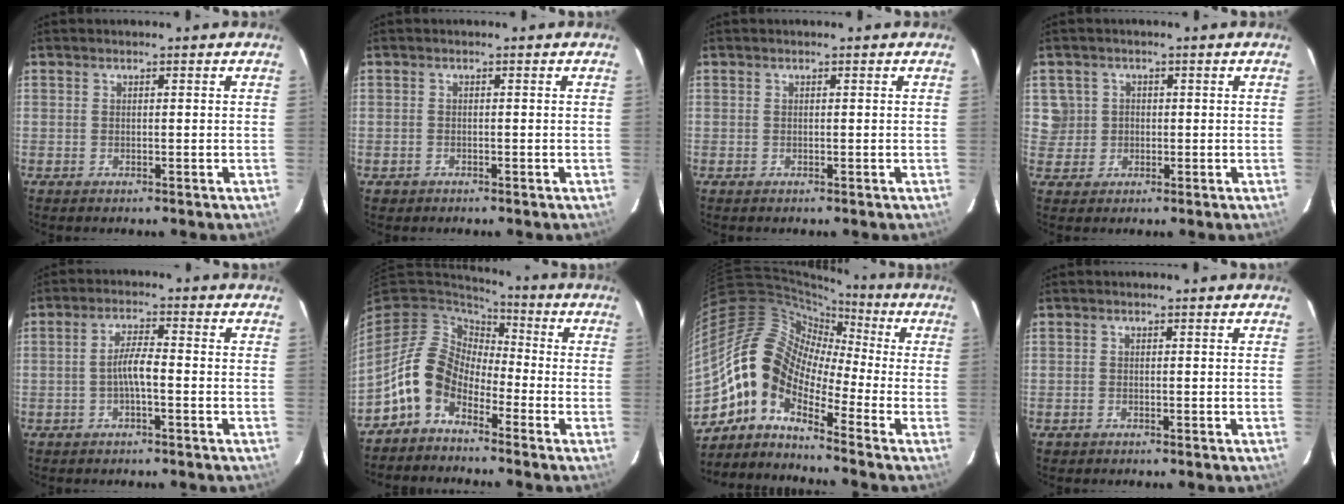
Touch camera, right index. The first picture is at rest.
{"total": 1.2, "force": [-0.7, 0.9, 0.2], "torque": [-0.008, 0.002, -0.008]}
{"total": 0.0}
{"total": 4.1, "force": [0.2, 4.1, 0.3], "torque": [0.005, 0.023, 0.011]}
{"total": 3.7, "force": [-1.3, 0.5, 3.4], "torque": [-0.070, 0.008, -0.025]}
{"total": 10.5, "force": [-5.7, 6.9, 5.5], "torque": [-0.114, 0.022, -0.121]}
{"total": 11.8, "force": [-5.2, 6.4, 8.3], "torque": [-0.140, 0.019, -0.123]}
{"total": 0.7, "force": [-0.5, 0.5, 0.1], "torque": [-0.004, 0.001, -0.007]}